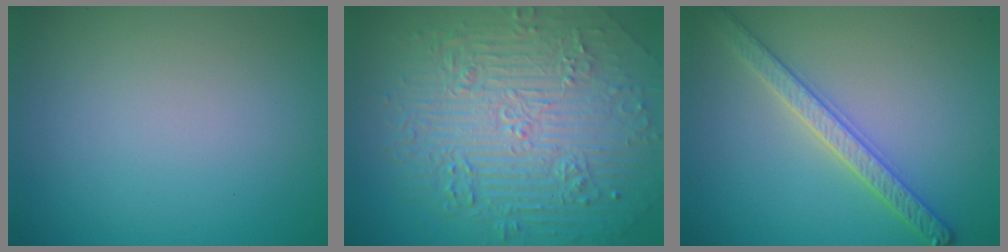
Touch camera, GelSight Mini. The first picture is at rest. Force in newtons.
{"total": 11.2, "press": 7.3, "slide": 8.4}
{"total": 3.3, "press": 3.3, "slide": 0.3}